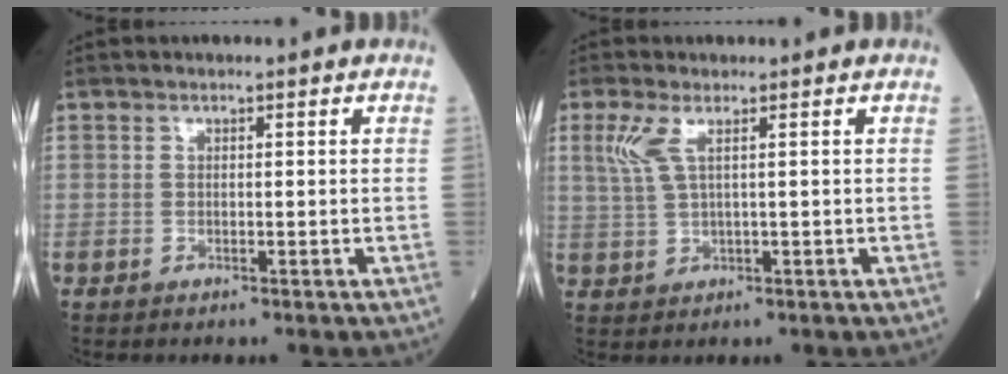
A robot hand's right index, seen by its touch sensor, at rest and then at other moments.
{"total": 3.4, "force": [1.5, 0.6, 3.0], "torque": [-0.082, 0.010, 0.037]}